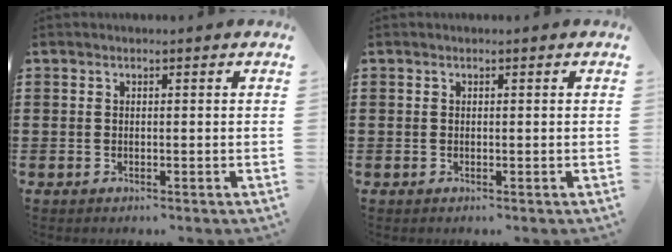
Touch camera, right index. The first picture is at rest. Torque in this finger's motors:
{"motor_torque": [-0.05, 0.84, 0.00, 0.00]}